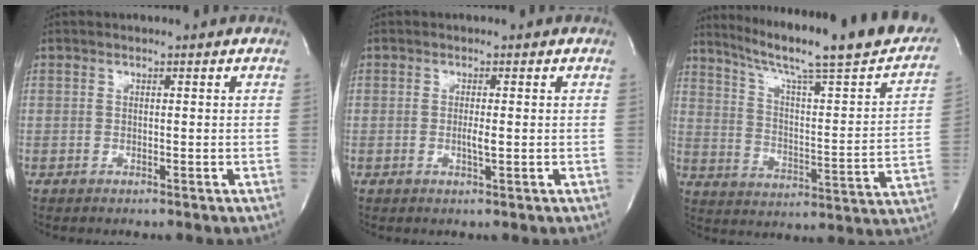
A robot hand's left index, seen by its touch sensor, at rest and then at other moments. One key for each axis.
{"total": 1.3, "fx": -0.1, "fy": 0.1, "fz": 1.3, "tx": -0.028, "ty": -0.002, "tz": -0.002}
{"total": 25.5, "fx": 20.9, "fy": 2.0, "fz": 14.4, "tx": -0.222, "ty": -0.032, "tz": 0.284}